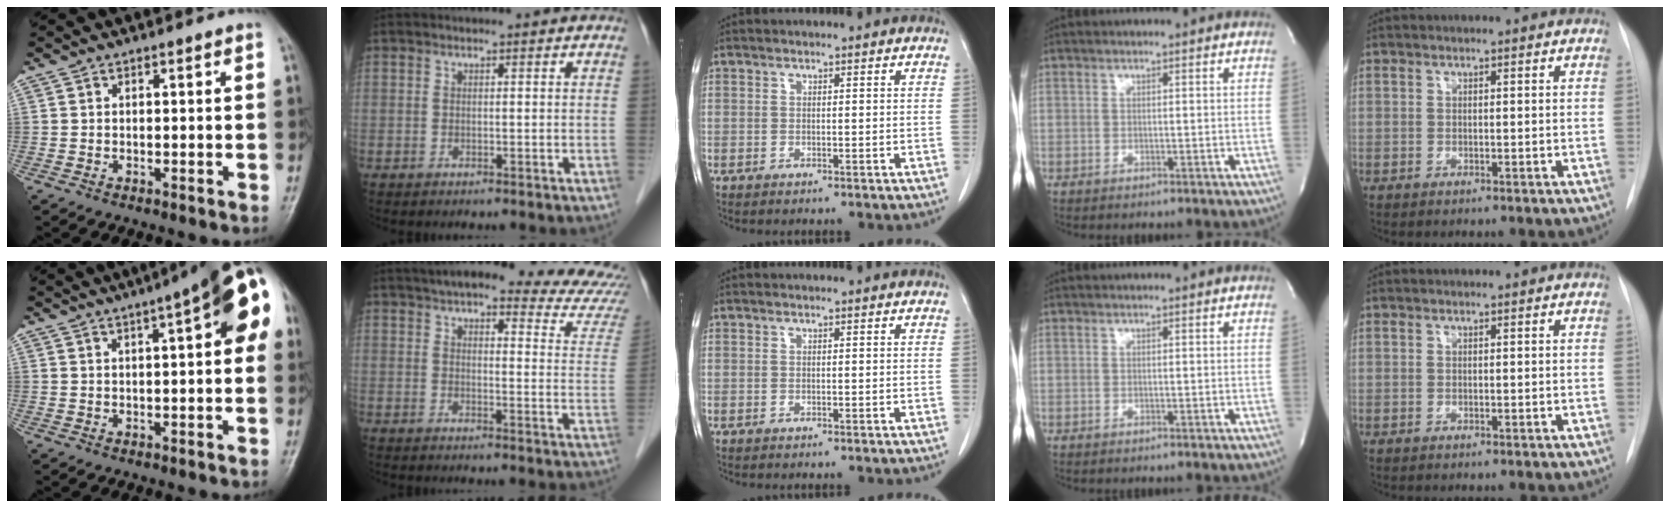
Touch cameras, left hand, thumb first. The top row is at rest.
{"thumb": {"total": 13.6, "force": [4.3, 3.7, 12.3], "torque": [-0.148, 0.023, 0.045]}, "index": {"total": 20.0, "force": [18.1, 1.9, 8.3], "torque": [-0.095, -0.044, 0.198]}}